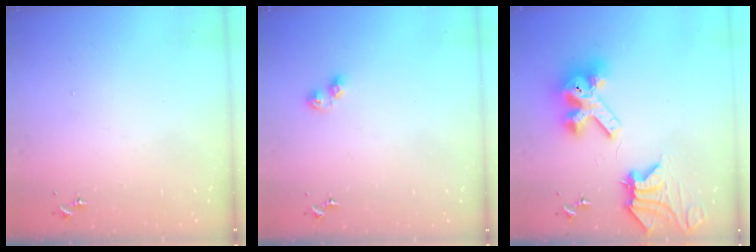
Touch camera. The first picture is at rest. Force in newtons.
{"total": 5.3, "press": 5.2, "slide": 0.6}
{"total": 15.6, "press": 15.4, "slide": 2.0}